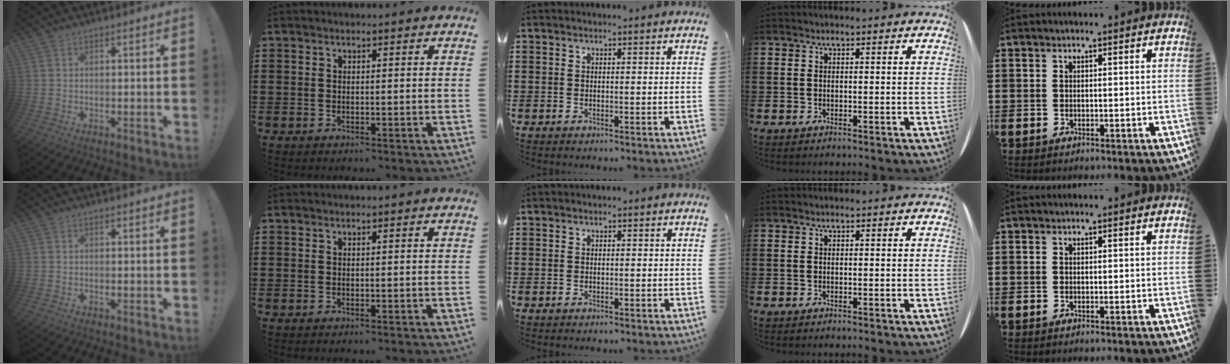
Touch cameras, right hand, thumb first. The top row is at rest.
{}